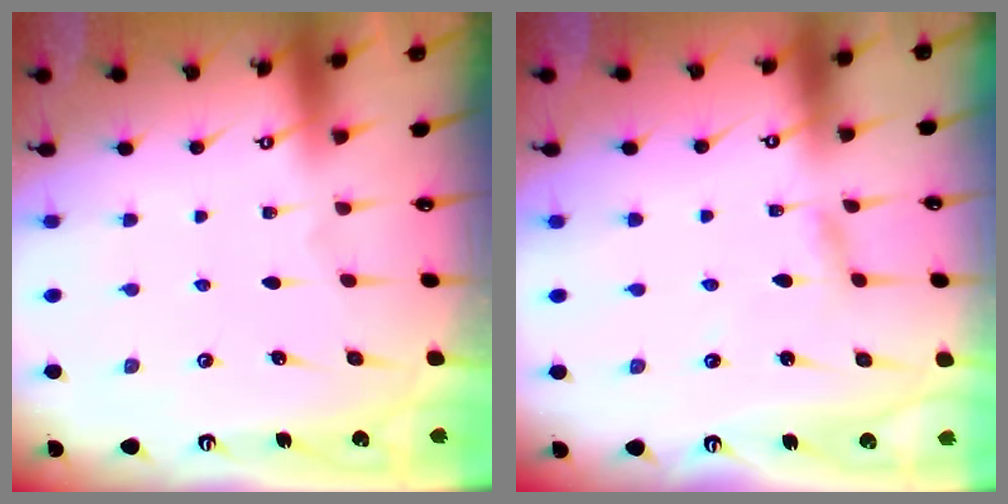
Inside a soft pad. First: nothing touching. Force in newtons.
{"total": 1.9, "press": 1.9, "slide": 0.1}